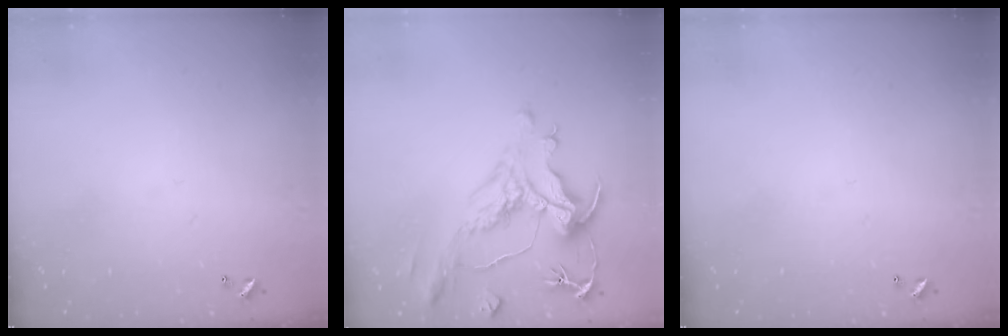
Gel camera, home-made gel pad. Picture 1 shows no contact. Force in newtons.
{"total": 1.9, "press": 0.8, "slide": 1.7}
{"total": 0.0}